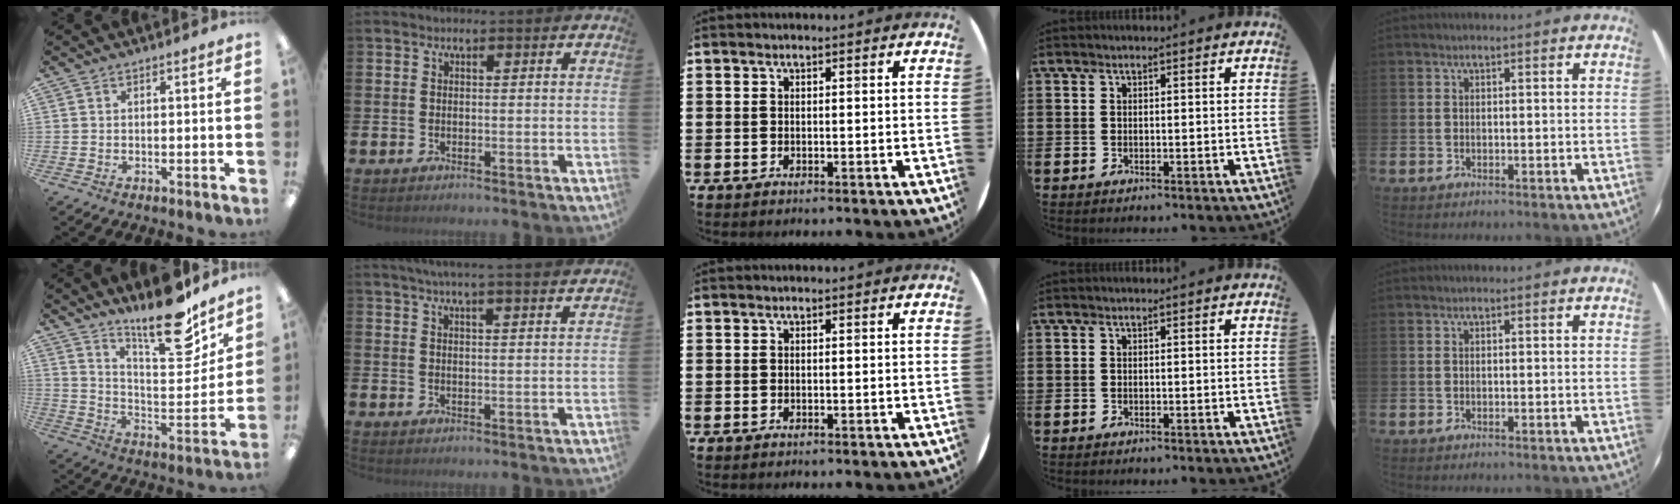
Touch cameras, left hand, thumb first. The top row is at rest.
{"thumb": {"total": 18.2, "force": [14.9, 4.4, 9.5], "torque": [-0.147, -0.109, 0.248]}, "index": {"total": 4.6, "force": [4.3, -0.8, 1.3], "torque": [-0.031, -0.019, 0.076]}}